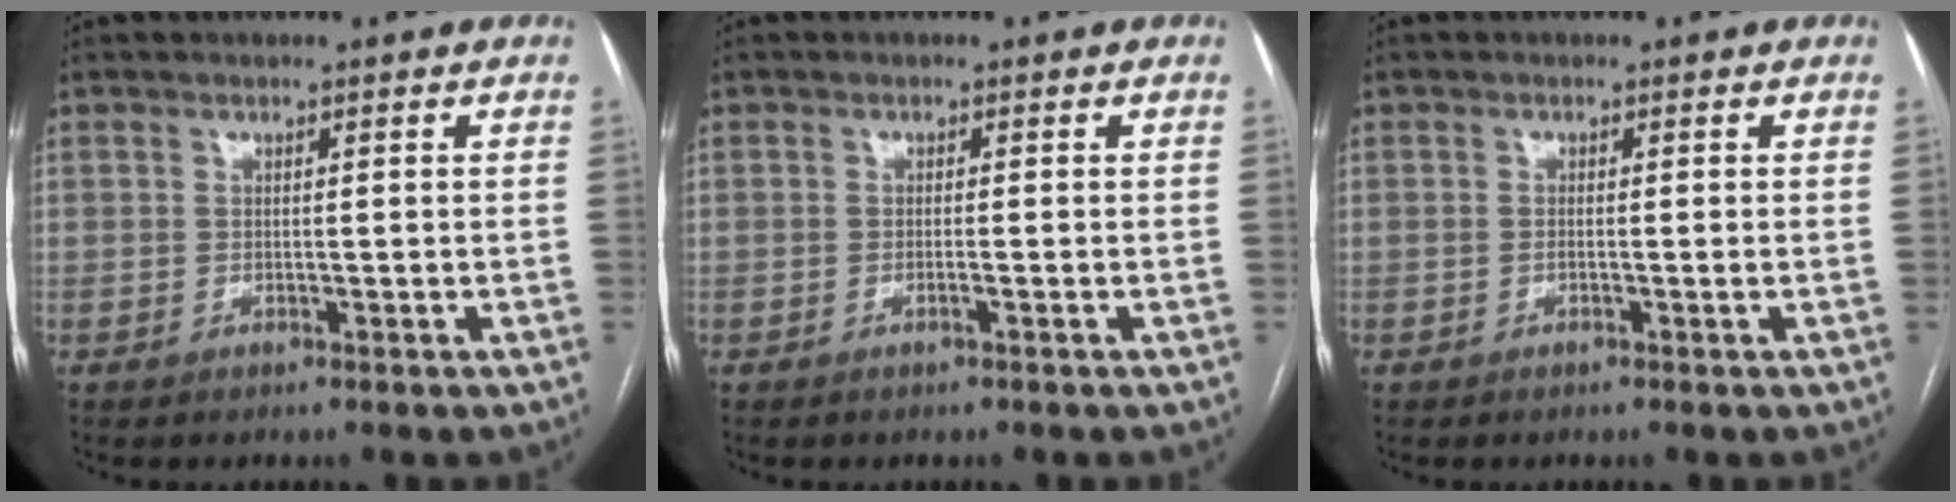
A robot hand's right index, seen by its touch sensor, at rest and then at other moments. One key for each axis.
{"total": 0.7, "fx": -0.3, "fy": -0.1, "fz": 0.6, "tx": -0.011, "ty": 0.001, "tz": -0.005}
{"total": 0.7, "fx": -0.1, "fy": 0.0, "fz": 0.7, "tx": -0.014, "ty": 0.000, "tz": -0.002}